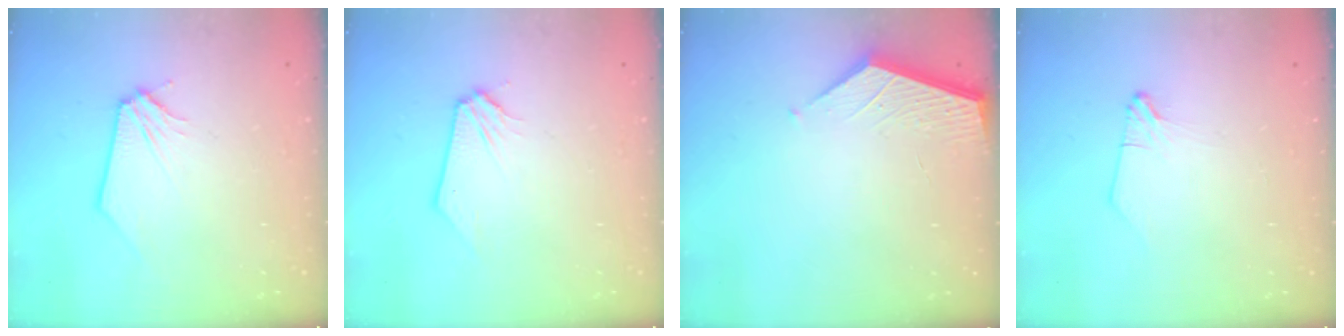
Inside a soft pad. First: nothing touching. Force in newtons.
{"total": 0.0}
{"total": 2.6, "press": 2.6, "slide": 0.3}
{"total": 1.0, "press": 1.0, "slide": 0.1}